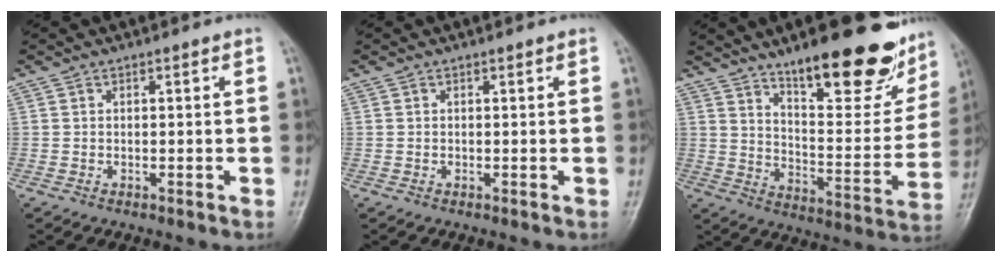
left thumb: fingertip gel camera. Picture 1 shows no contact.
{"total": 0.0}
{"total": 24.1, "force": [16.3, 7.6, 16.2], "torque": [-0.175, -0.083, 0.242]}